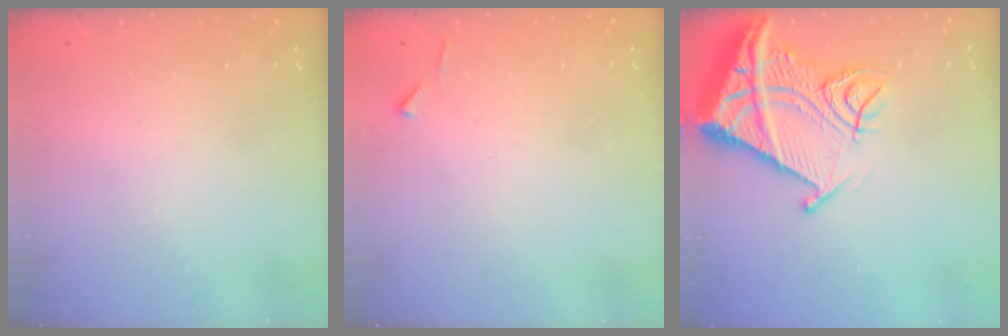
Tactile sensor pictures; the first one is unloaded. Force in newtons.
{"total": 4.3, "press": 4.3, "slide": 0.6}
{"total": 19.6, "press": 19.5, "slide": 2.1}